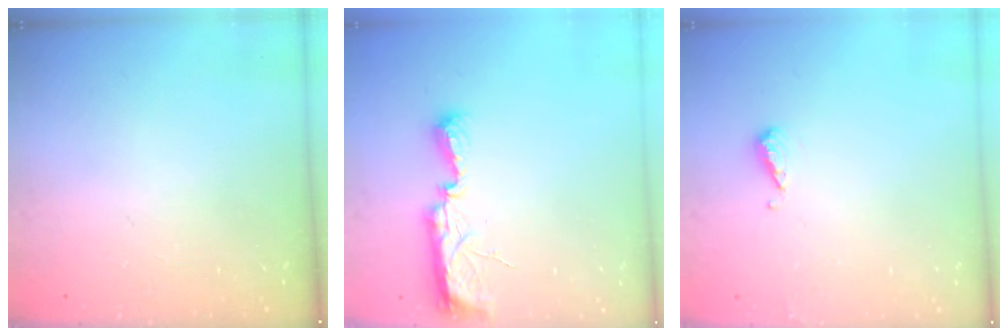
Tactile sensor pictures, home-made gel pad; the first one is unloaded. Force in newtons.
{"total": 7.9, "press": 7.8, "slide": 0.8}
{"total": 3.8, "press": 3.7, "slide": 0.3}